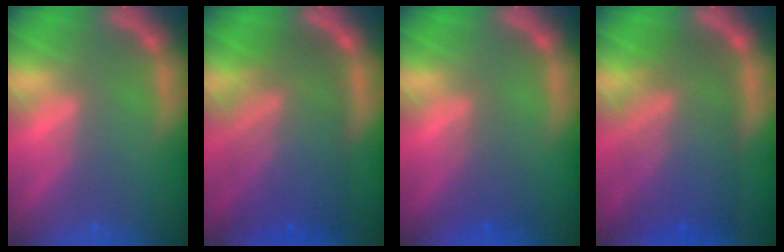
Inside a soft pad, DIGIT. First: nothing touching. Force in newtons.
{"total": 10.0}
{"total": 2.4}
{"total": 9.5}